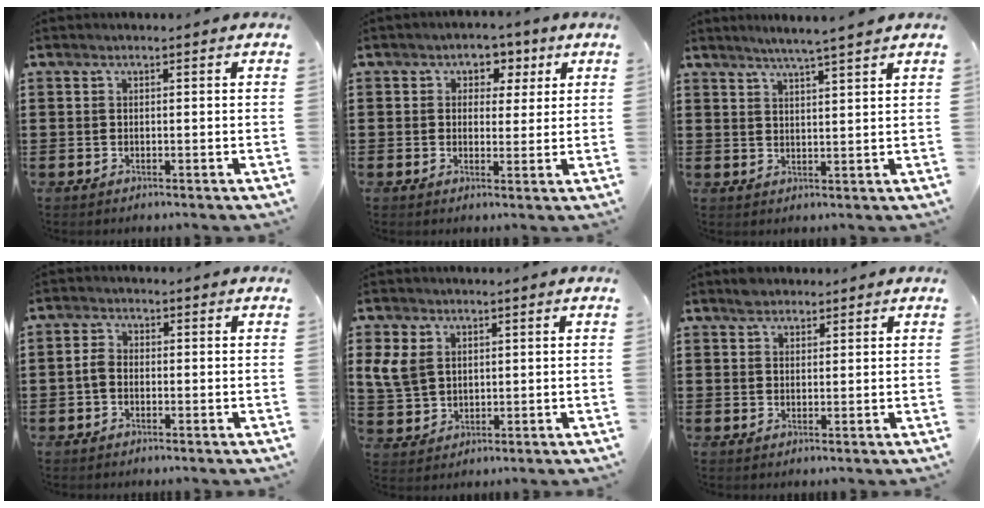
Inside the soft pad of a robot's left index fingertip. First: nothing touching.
{"total": 3.6, "force": [1.4, 3.2, 0.6], "torque": [-0.024, 0.010, 0.020]}
{"total": 3.7, "force": [3.3, -0.8, 1.4], "torque": [-0.037, -0.014, 0.058]}
{"total": 2.2, "force": [-0.7, 1.5, 1.4], "torque": [-0.043, -0.001, -0.018]}
{"total": 5.3, "force": [2.2, 4.0, 2.7], "torque": [-0.089, 0.006, 0.038]}
{"total": 2.2, "force": [2.0, 1.0, 0.2], "torque": [-0.009, 0.005, 0.040]}